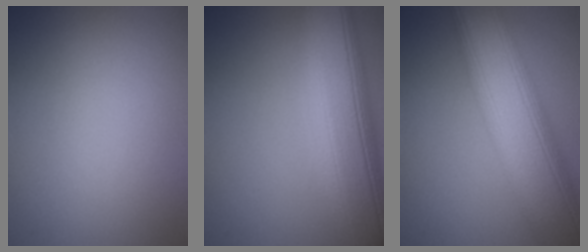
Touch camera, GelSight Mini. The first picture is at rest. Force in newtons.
{"total": 12.0, "press": 11.9, "slide": 1.0}
{"total": 12.7, "press": 12.7, "slide": 0.9}